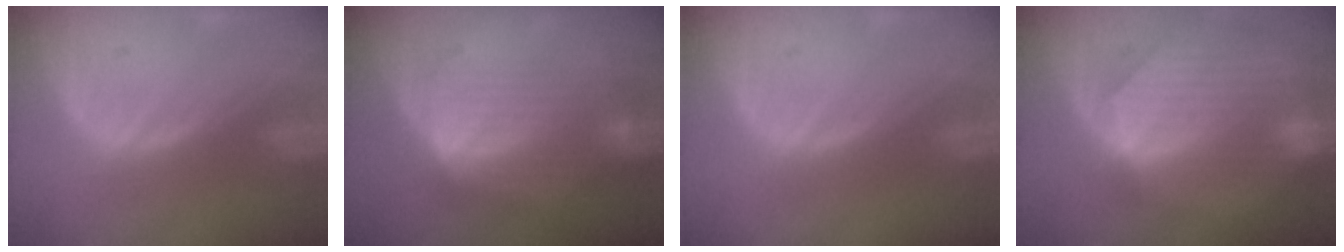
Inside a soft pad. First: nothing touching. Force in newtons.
{"total": 6.5, "press": 6.5, "slide": 0.7}
{"total": 0.0}
{"total": 10.1, "press": 8.9, "slide": 4.8}